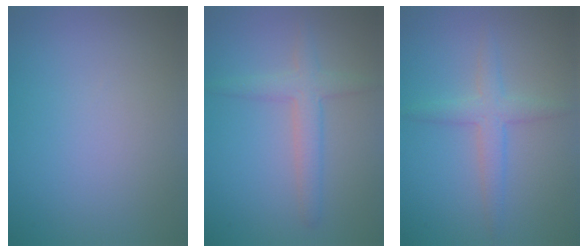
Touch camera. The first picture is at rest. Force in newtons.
{"total": 2.9, "press": 2.9, "slide": 0.2}
{"total": 2.6, "press": 2.6, "slide": 0.1}